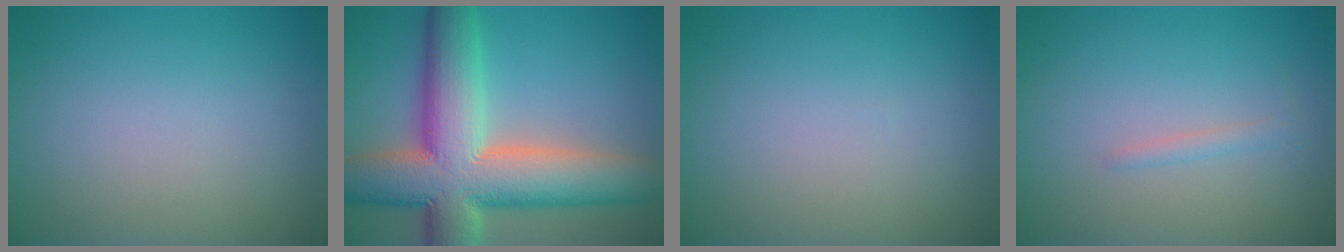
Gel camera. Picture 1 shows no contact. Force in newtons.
{"total": 13.4, "press": 13.4, "slide": 0.9}
{"total": 0.0}
{"total": 1.0, "press": 1.0, "slide": 0.0}